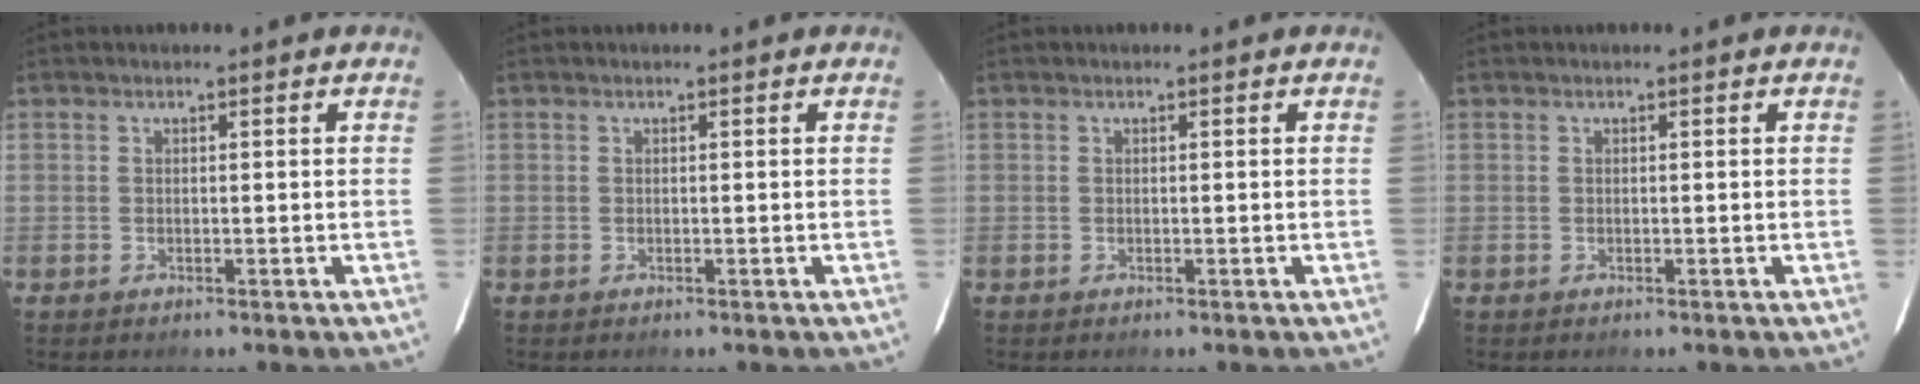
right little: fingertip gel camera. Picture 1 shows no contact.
{"total": 0.0}
{"total": 0.0}
{"total": 0.0}